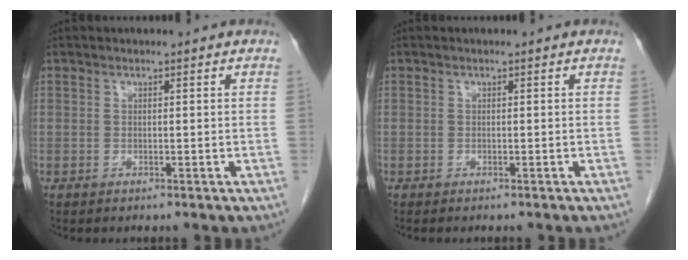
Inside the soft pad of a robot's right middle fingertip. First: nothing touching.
{"total": 1.0, "force": [-0.9, 0.1, 0.4], "torque": [-0.003, 0.000, -0.012]}